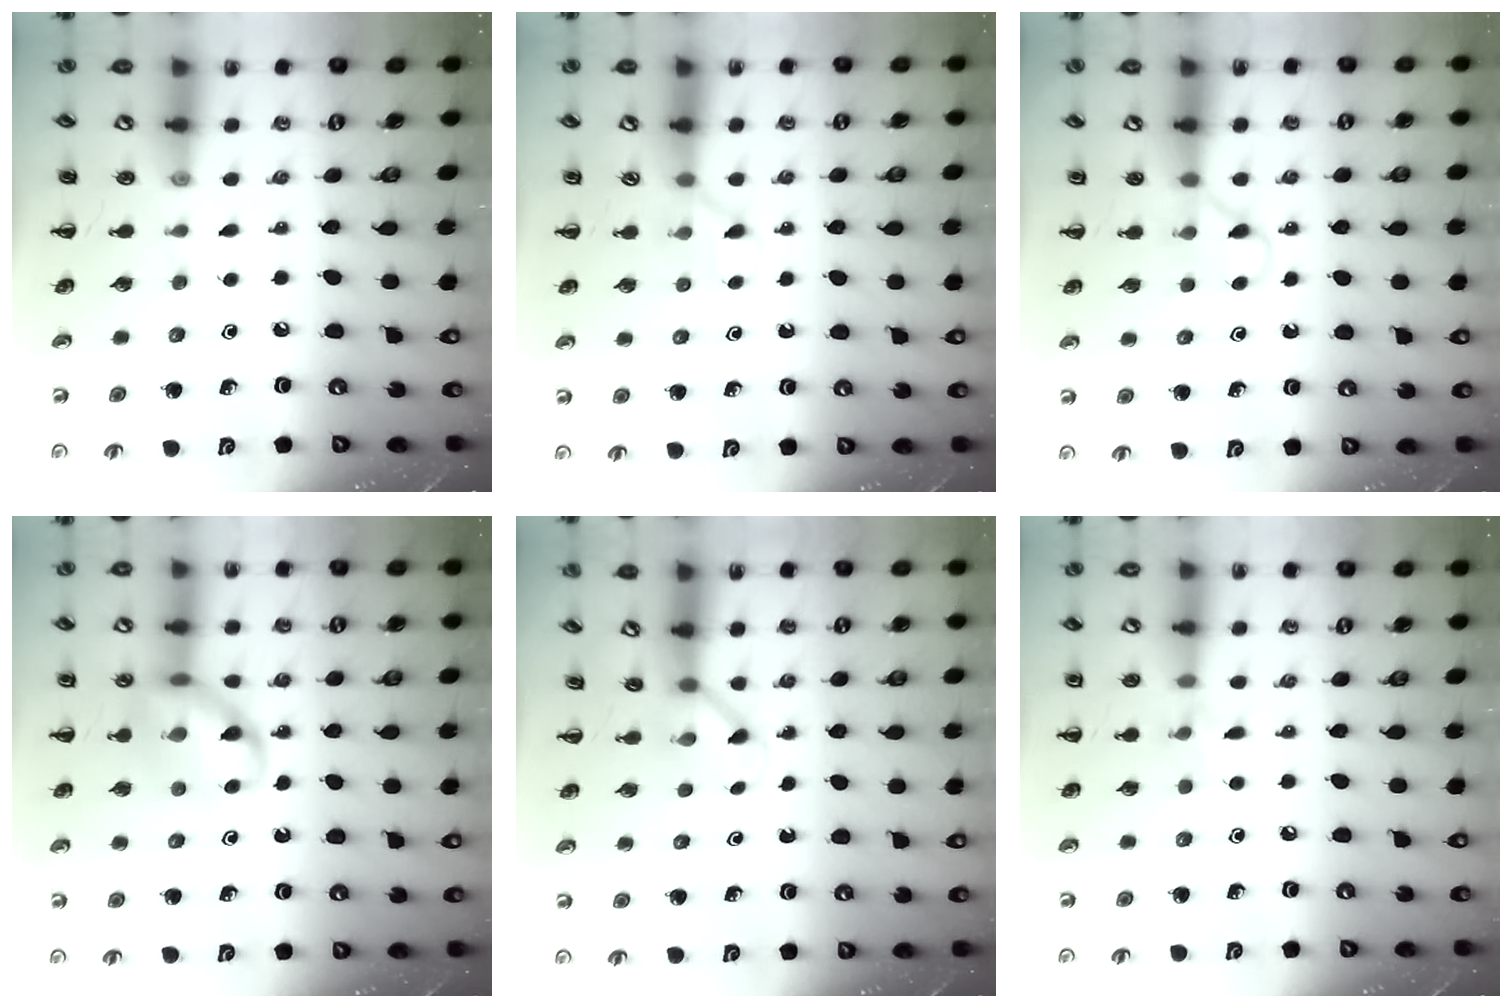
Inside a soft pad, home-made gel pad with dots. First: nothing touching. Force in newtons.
{"total": 2.6, "press": 2.5, "slide": 0.9}
{"total": 2.9, "press": 2.8, "slide": 1.0}
{"total": 12.1, "press": 11.9, "slide": 2.0}
{"total": 2.8, "press": 2.7, "slide": 0.9}
{"total": 5.2, "press": 4.9, "slide": 1.7}